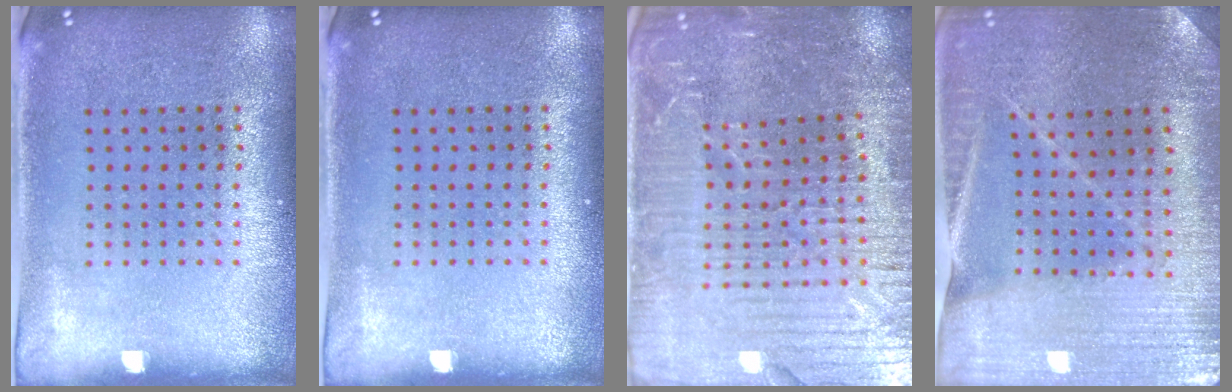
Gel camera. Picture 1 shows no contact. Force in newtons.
{"total": 0.0}
{"total": 4.7, "press": 4.4, "slide": 1.5}
{"total": 1.7, "press": 1.7, "slide": 0.1}